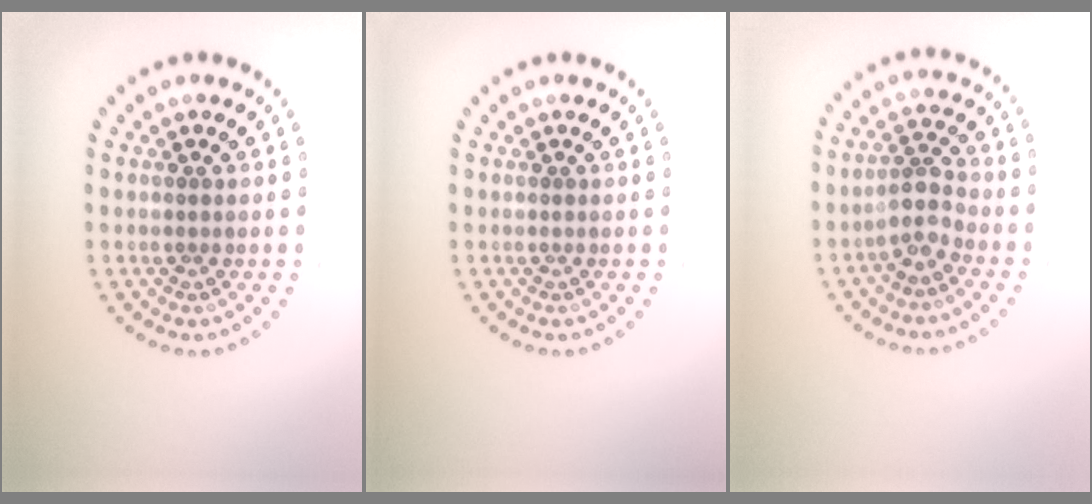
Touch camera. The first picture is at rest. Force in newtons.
{"total": 0.0}
{"total": 2.3, "press": 2.0, "slide": 1.2}